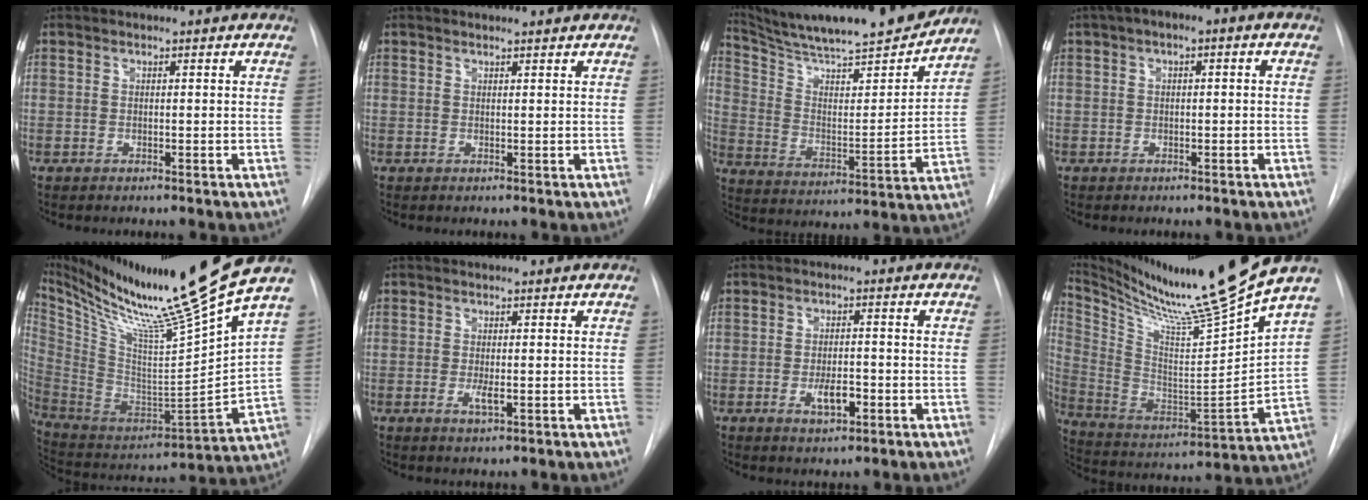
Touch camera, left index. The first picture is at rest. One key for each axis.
{"total": 1.8, "fx": 1.8, "fy": 0.0, "fz": 0.2, "tx": -0.009, "ty": 0.005, "tz": 0.023}
{"total": 22.8, "fx": 20.8, "fy": 0.8, "fz": 9.3, "tx": -0.159, "ty": -0.035, "tz": 0.317}
{"total": 3.5, "fx": 0.8, "fy": 1.8, "fz": 2.9, "tx": -0.046, "ty": 0.018, "tz": 0.007}
{"total": 26.2, "fx": 20.7, "fy": -3.2, "fz": 15.7, "tx": -0.279, "ty": -0.073, "tz": 0.347}
{"total": 1.9, "fx": -0.3, "fy": 0.4, "fz": 1.8, "tx": -0.035, "ty": -0.005, "tz": -0.001}
{"total": 3.8, "fx": -1.4, "fy": 1.5, "fz": 3.3, "tx": -0.055, "ty": 0.001, "tz": -0.017}
{"total": 23.2, "fx": 19.0, "fy": -2.8, "fz": 13.0, "tx": -0.234, "ty": -0.066, "tz": 0.313}